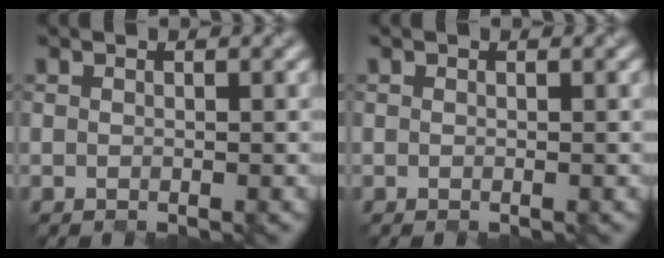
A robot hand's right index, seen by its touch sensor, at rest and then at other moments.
{"total": 0.0}